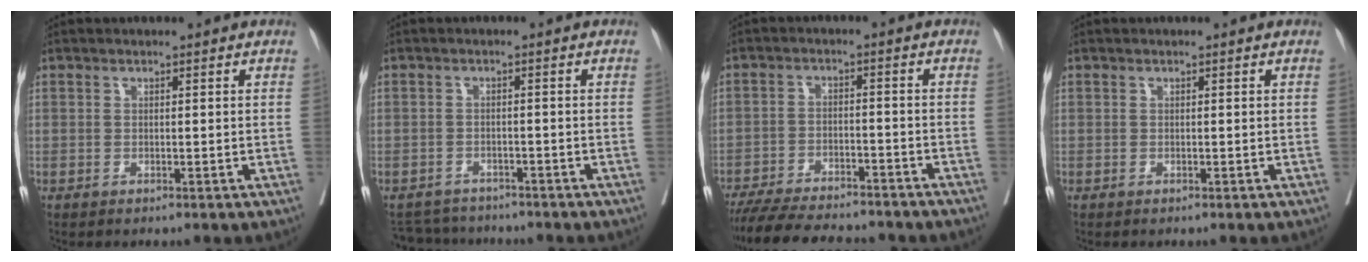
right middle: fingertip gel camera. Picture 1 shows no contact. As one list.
[{"total": 5.6, "force": [-5.4, 1.3, 0.2], "torque": [0.000, 0.003, -0.083]}, {"total": 17.3, "force": [-15.3, 3.4, 7.4], "torque": [-0.143, -0.018, -0.217]}, {"total": 0.0}]